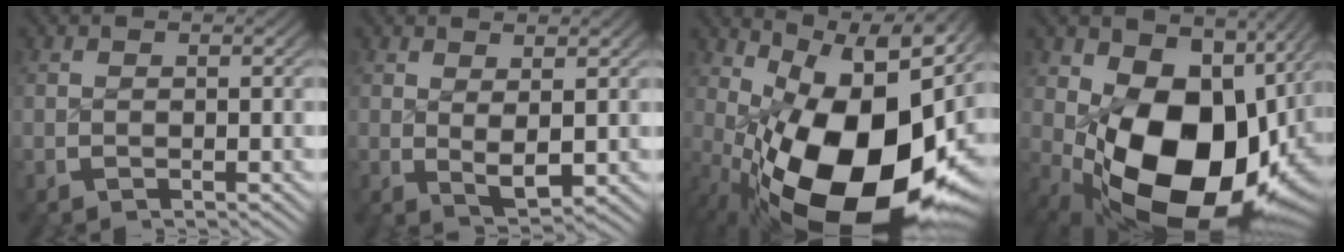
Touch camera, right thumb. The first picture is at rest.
{"total": 3.1, "force": [0.7, 1.5, 2.6], "torque": [-0.044, -0.013, 0.021]}
{"total": 22.3, "force": [-2.4, 12.3, 18.4], "torque": [-0.317, -0.079, 0.008]}
{"total": 20.0, "force": [-1.9, 13.0, 15.0], "torque": [-0.275, -0.089, 0.014]}